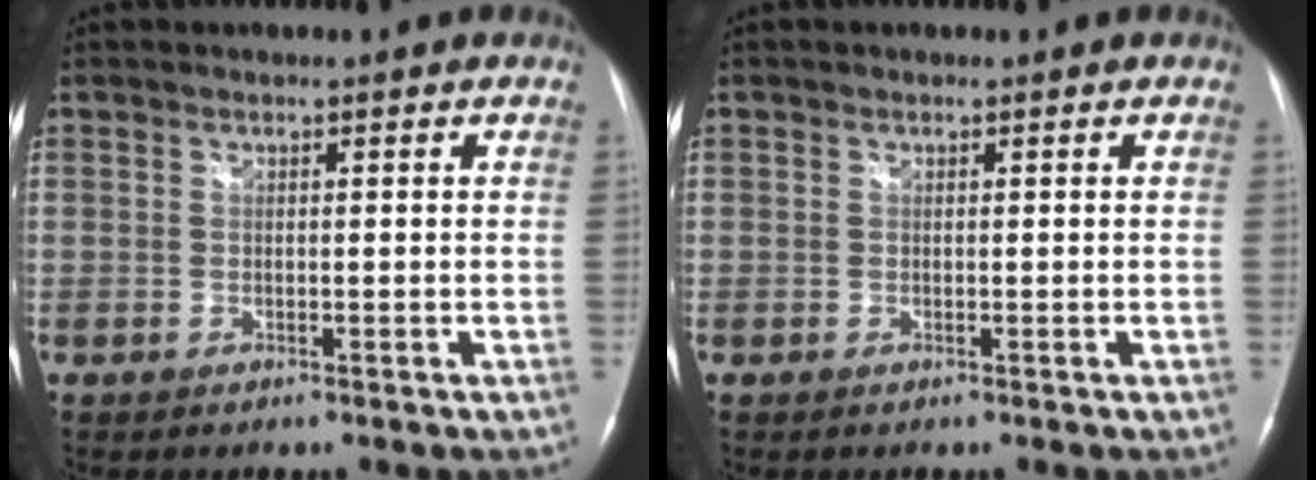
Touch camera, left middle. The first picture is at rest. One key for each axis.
{"total": 0.0}